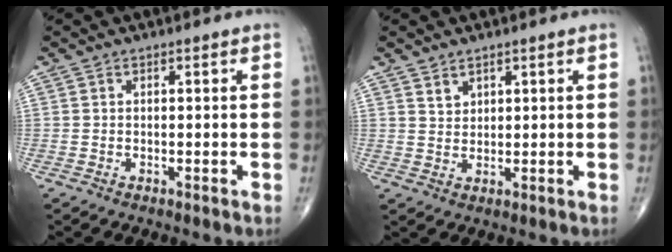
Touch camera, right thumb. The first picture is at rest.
{"total": 2.2, "force": [1.8, 1.1, 0.7], "torque": [-0.002, -0.015, 0.035]}